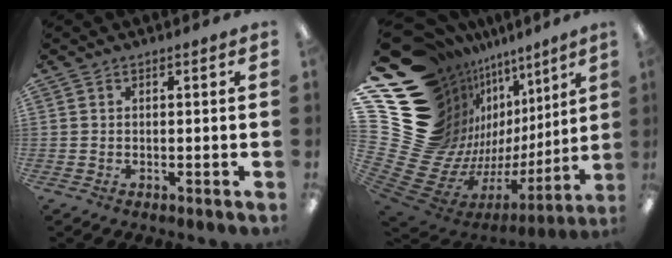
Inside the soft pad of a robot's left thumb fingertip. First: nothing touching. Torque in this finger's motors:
{"motor_torque": [3.32, 1.69, 1.03, -1.73, 0.04]}